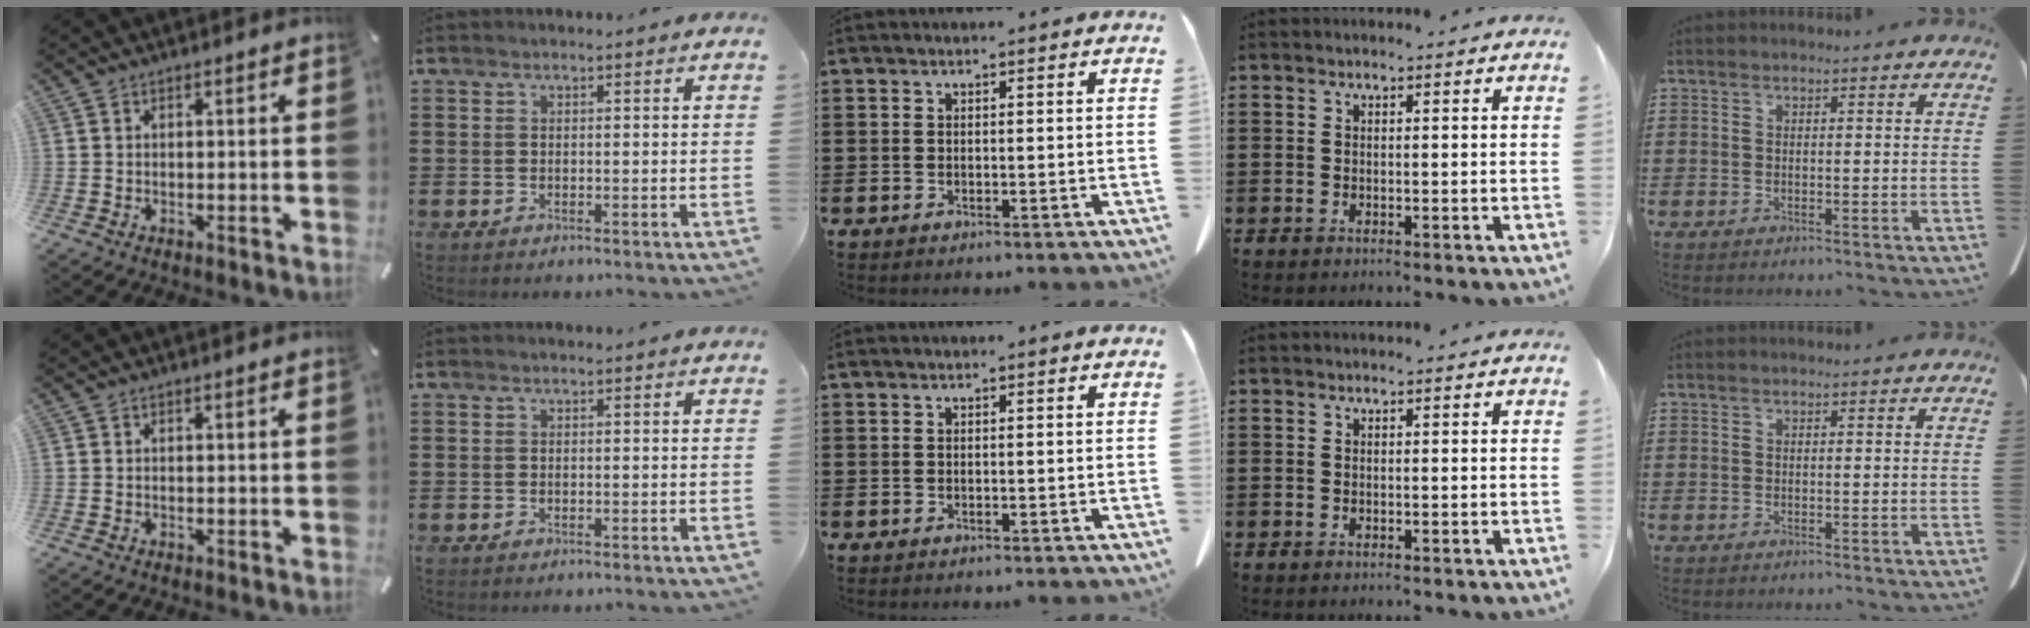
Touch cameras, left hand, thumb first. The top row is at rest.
{}